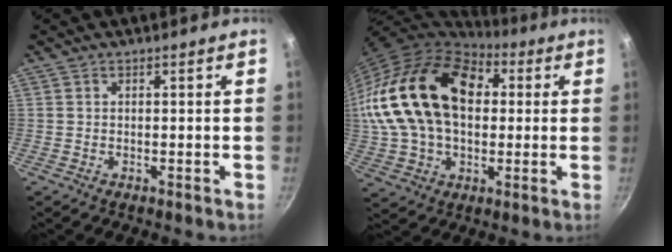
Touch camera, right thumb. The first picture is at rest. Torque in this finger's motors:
{"motor_torque": [0.24, 4.77, 2.65, -0.12, 0.64]}